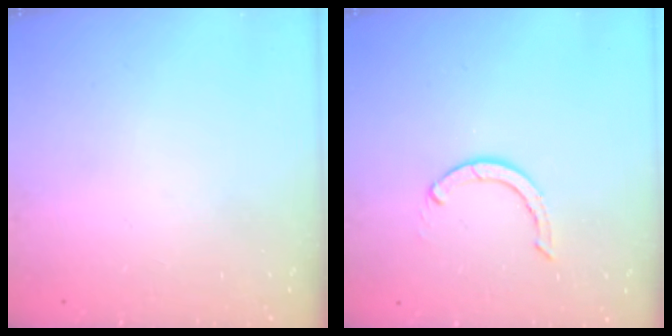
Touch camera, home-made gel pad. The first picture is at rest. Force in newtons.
{"total": 3.7, "press": 3.6, "slide": 0.4}